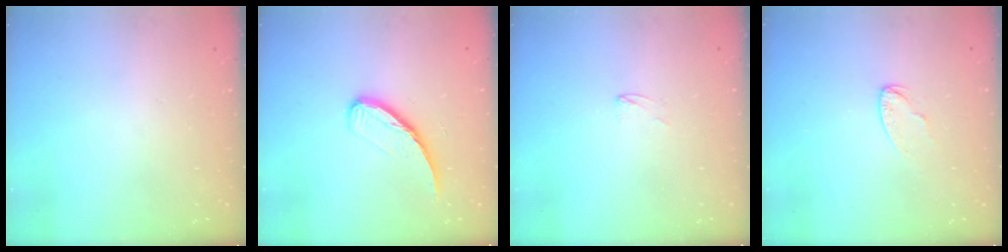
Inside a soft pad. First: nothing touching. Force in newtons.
{"total": 10.3, "press": 10.3, "slide": 0.5}
{"total": 1.7, "press": 1.6, "slide": 0.1}
{"total": 4.1, "press": 4.0, "slide": 0.4}